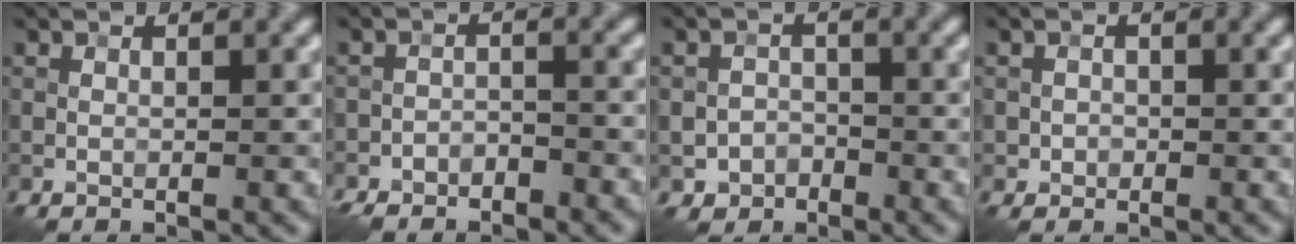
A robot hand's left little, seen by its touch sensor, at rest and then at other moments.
{"total": 3.7, "force": [-3.3, 1.5, 0.5], "torque": [-0.002, 0.008, -0.054]}
{"total": 2.3, "force": [-1.3, 1.9, 0.2], "torque": [0.006, 0.004, -0.024]}
{"total": 1.0, "force": [-0.2, 1.0, 0.1], "torque": [0.004, -0.004, -0.004]}